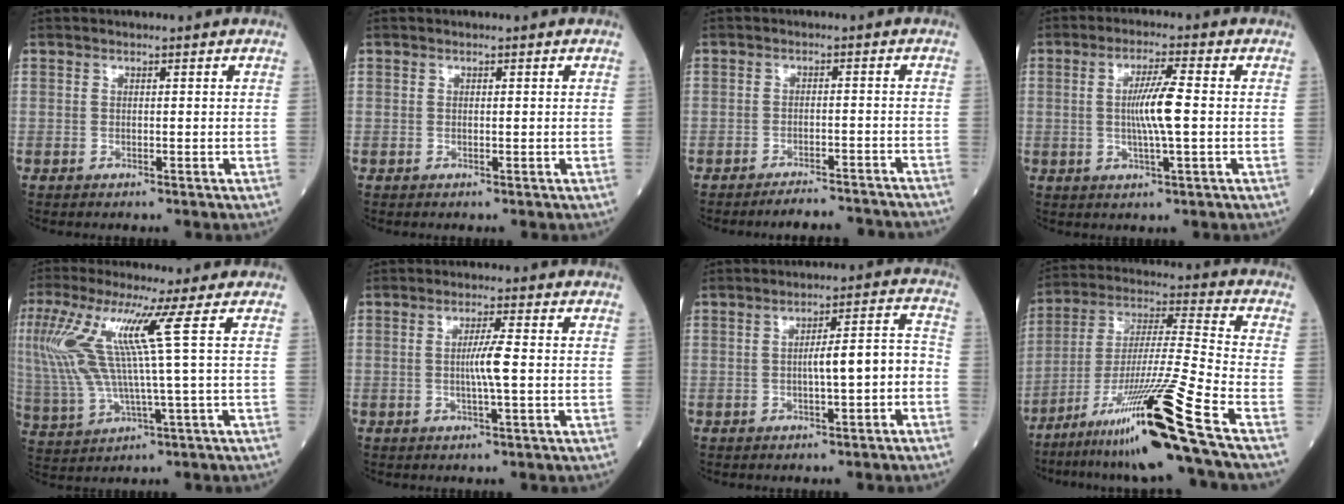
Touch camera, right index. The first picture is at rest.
{"total": 0.0}
{"total": 7.9, "force": [-7.7, 1.0, 1.6], "torque": [-0.005, 0.003, -0.096]}
{"total": 6.5, "force": [0.0, 0.1, 6.5], "torque": [-0.122, -0.001, -0.002]}
{"total": 11.9, "force": [3.7, -0.9, 11.3], "torque": [-0.262, 0.012, 0.079]}
{"total": 3.8, "force": [-0.3, -0.4, 3.8], "torque": [-0.071, -0.003, -0.006]}
{"total": 6.4, "force": [-1.5, 0.9, 6.1], "torque": [-0.089, 0.027, -0.019]}
{"total": 19.3, "force": [-12.5, -2.7, 14.4], "torque": [-0.281, -0.032, -0.222]}